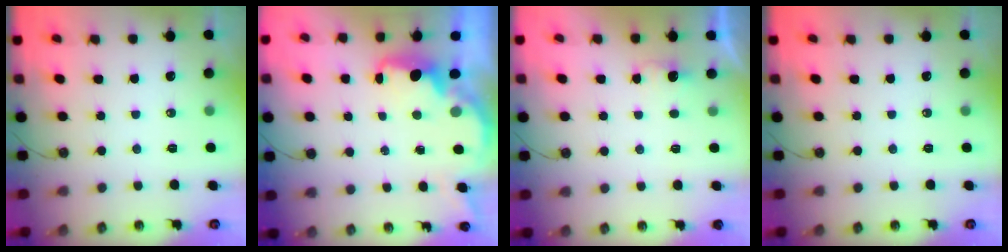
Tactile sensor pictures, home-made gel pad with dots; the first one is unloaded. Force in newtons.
{"total": 2.5, "press": 2.4, "slide": 0.8}
{"total": 1.5, "press": 1.2, "slide": 0.8}
{"total": 0.0}